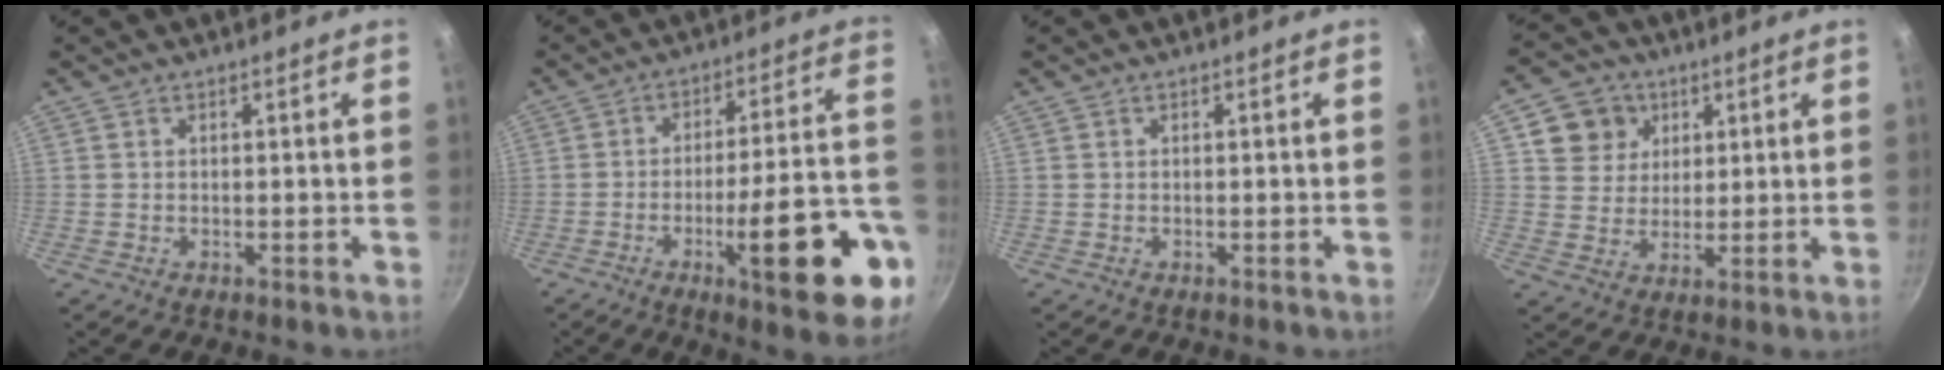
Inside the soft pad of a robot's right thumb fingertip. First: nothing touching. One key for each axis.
{"total": 20.8, "fx": -8.5, "fy": 5.1, "fz": 18.3, "tx": -0.224, "ty": 0.038, "tz": -0.119}
{"total": 0.0}
{"total": 8.5, "fx": 3.4, "fy": 7.4, "fz": 2.3, "tx": -0.008, "ty": 0.000, "tz": 0.056}